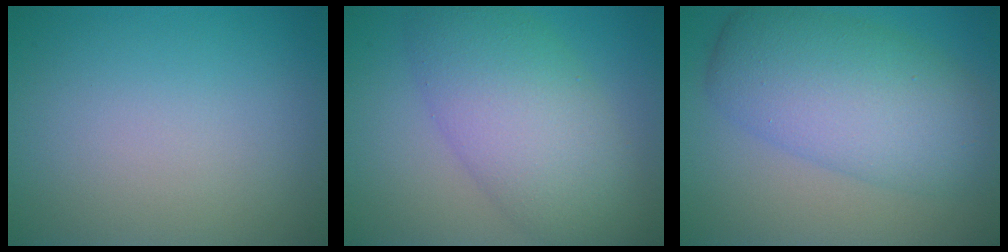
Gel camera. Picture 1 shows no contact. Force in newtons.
{"total": 8.2, "press": 8.2, "slide": 0.2}
{"total": 8.2, "press": 8.2, "slide": 0.1}